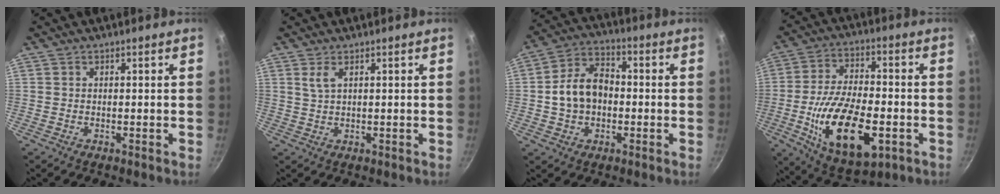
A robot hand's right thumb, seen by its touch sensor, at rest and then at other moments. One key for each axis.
{"total": 2.2, "fx": 1.1, "fy": 0.8, "fz": 1.8, "tx": -0.036, "ty": -0.006, "tz": 0.023}
{"total": 10.7, "fx": -0.7, "fy": 7.8, "fz": 7.4, "tx": -0.107, "ty": 0.032, "tz": -0.021}
{"total": 19.9, "fx": -5.4, "fy": 9.6, "fz": 16.5, "tx": -0.281, "ty": 0.014, "tz": -0.085}